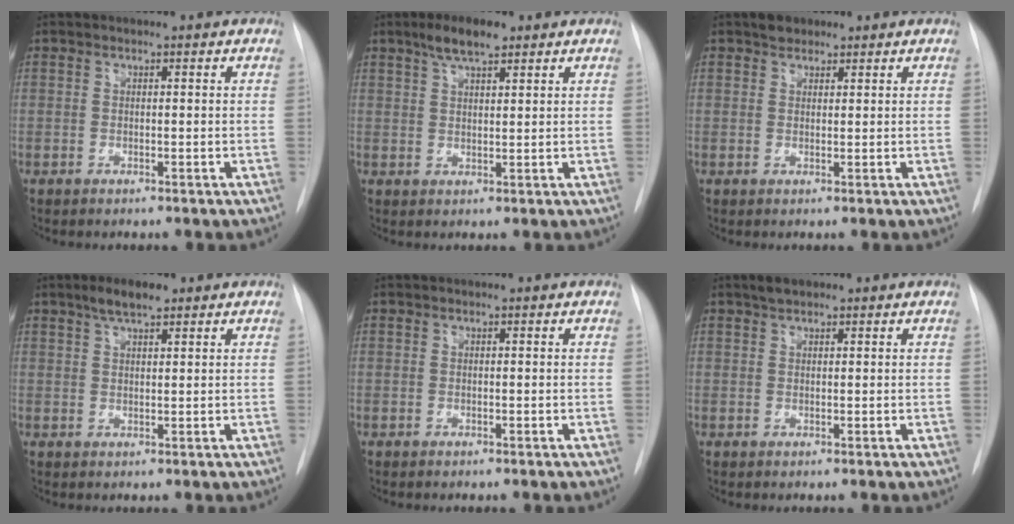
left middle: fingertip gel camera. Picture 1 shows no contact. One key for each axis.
{"total": 5.1, "fx": 3.5, "fy": 1.4, "fz": 3.5, "tx": -0.068, "ty": 0.011, "tz": 0.060}
{"total": 2.1, "fx": 1.5, "fy": 1.3, "fz": 0.6, "tx": -0.010, "ty": 0.005, "tz": 0.022}
{"total": 4.0, "fx": 2.8, "fy": 1.1, "fz": 2.7, "tx": -0.052, "ty": 0.008, "tz": 0.048}
{"total": 0.0}
{"total": 1.9, "fx": 1.4, "fy": 0.8, "fz": 0.9, "tx": -0.019, "ty": 0.008, "tz": 0.024}